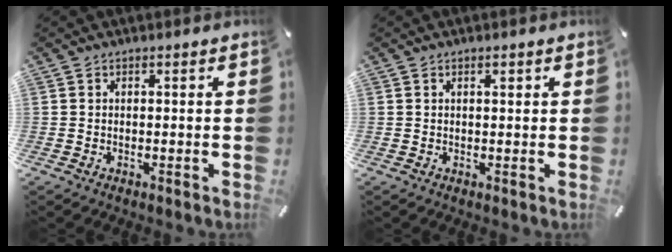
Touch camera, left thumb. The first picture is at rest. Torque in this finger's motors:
{"motor_torque": [0.08, 0.05, -0.02, -0.14, 0.02]}